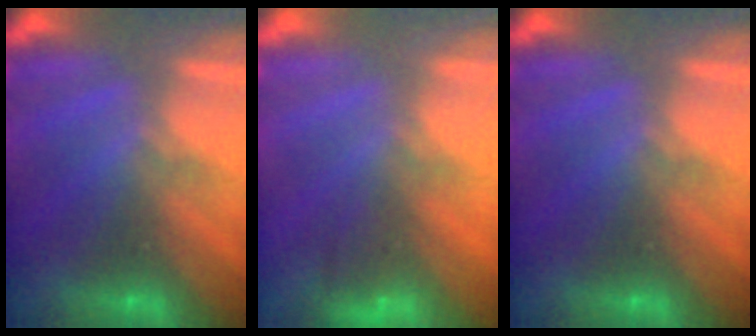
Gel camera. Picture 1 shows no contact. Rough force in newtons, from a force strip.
{"total": 4.5}
{"total": 0.0}